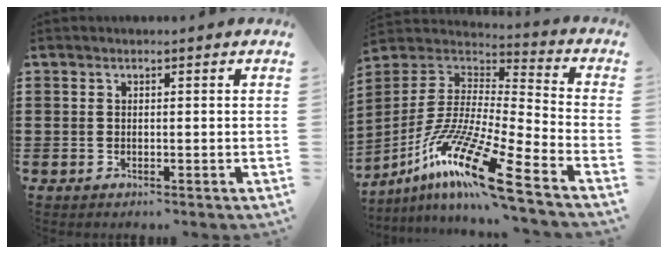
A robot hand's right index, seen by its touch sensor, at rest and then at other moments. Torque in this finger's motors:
{"motor_torque": [-0.83, 0.79, 0.40, 0.09]}